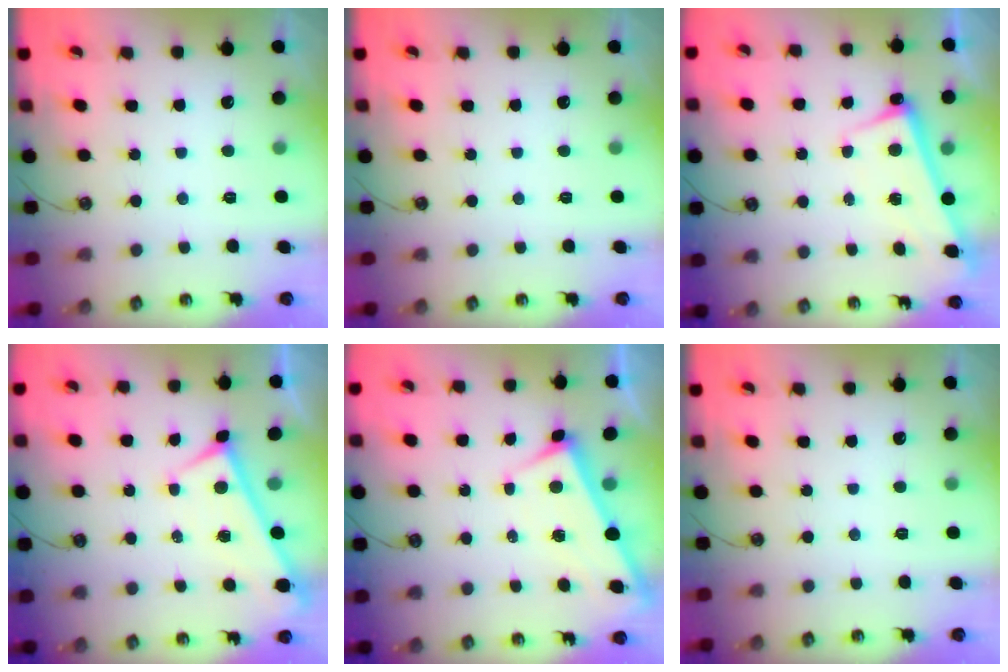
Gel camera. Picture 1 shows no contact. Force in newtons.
{"total": 0.0}
{"total": 2.7, "press": 2.7, "slide": 0.6}
{"total": 0.0}
{"total": 2.6, "press": 2.6, "slide": 0.2}
{"total": 0.0}